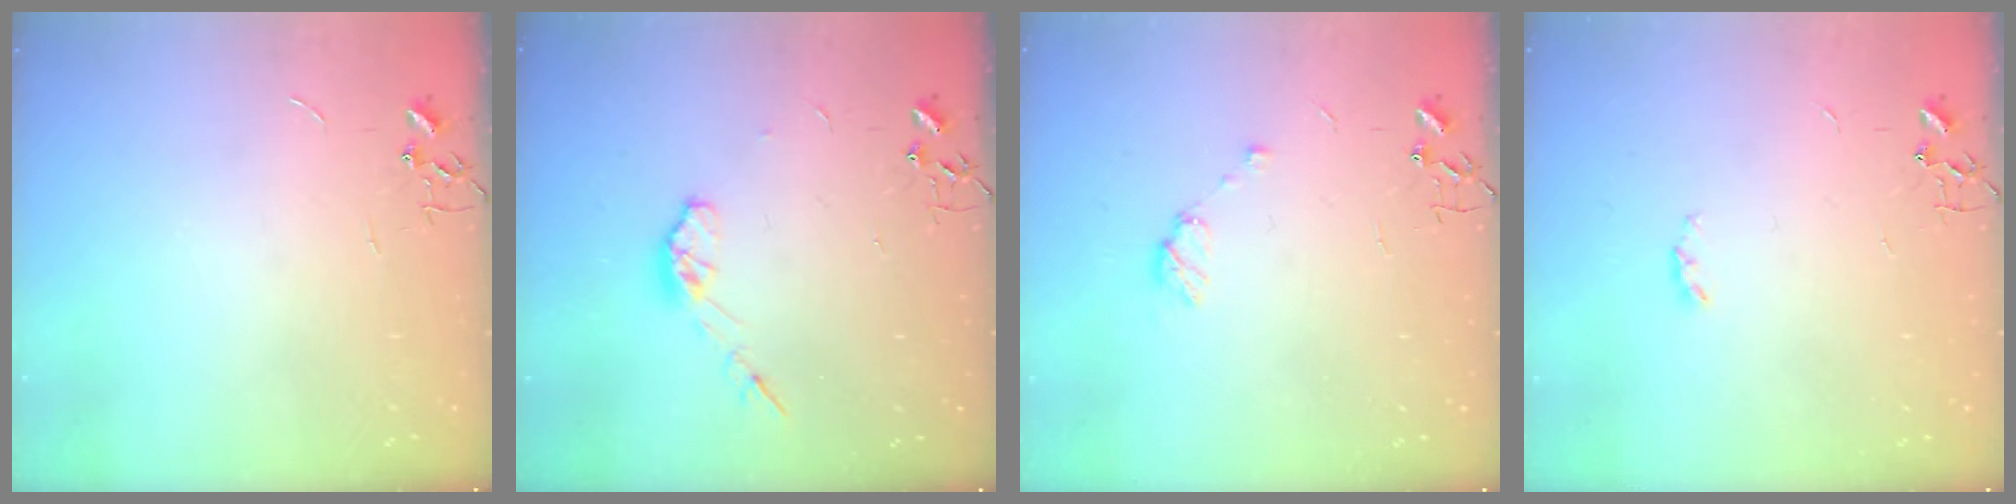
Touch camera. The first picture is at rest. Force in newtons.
{"total": 7.1, "press": 7.1, "slide": 0.5}
{"total": 6.8, "press": 6.8, "slide": 0.9}
{"total": 2.9, "press": 2.9, "slide": 0.5}